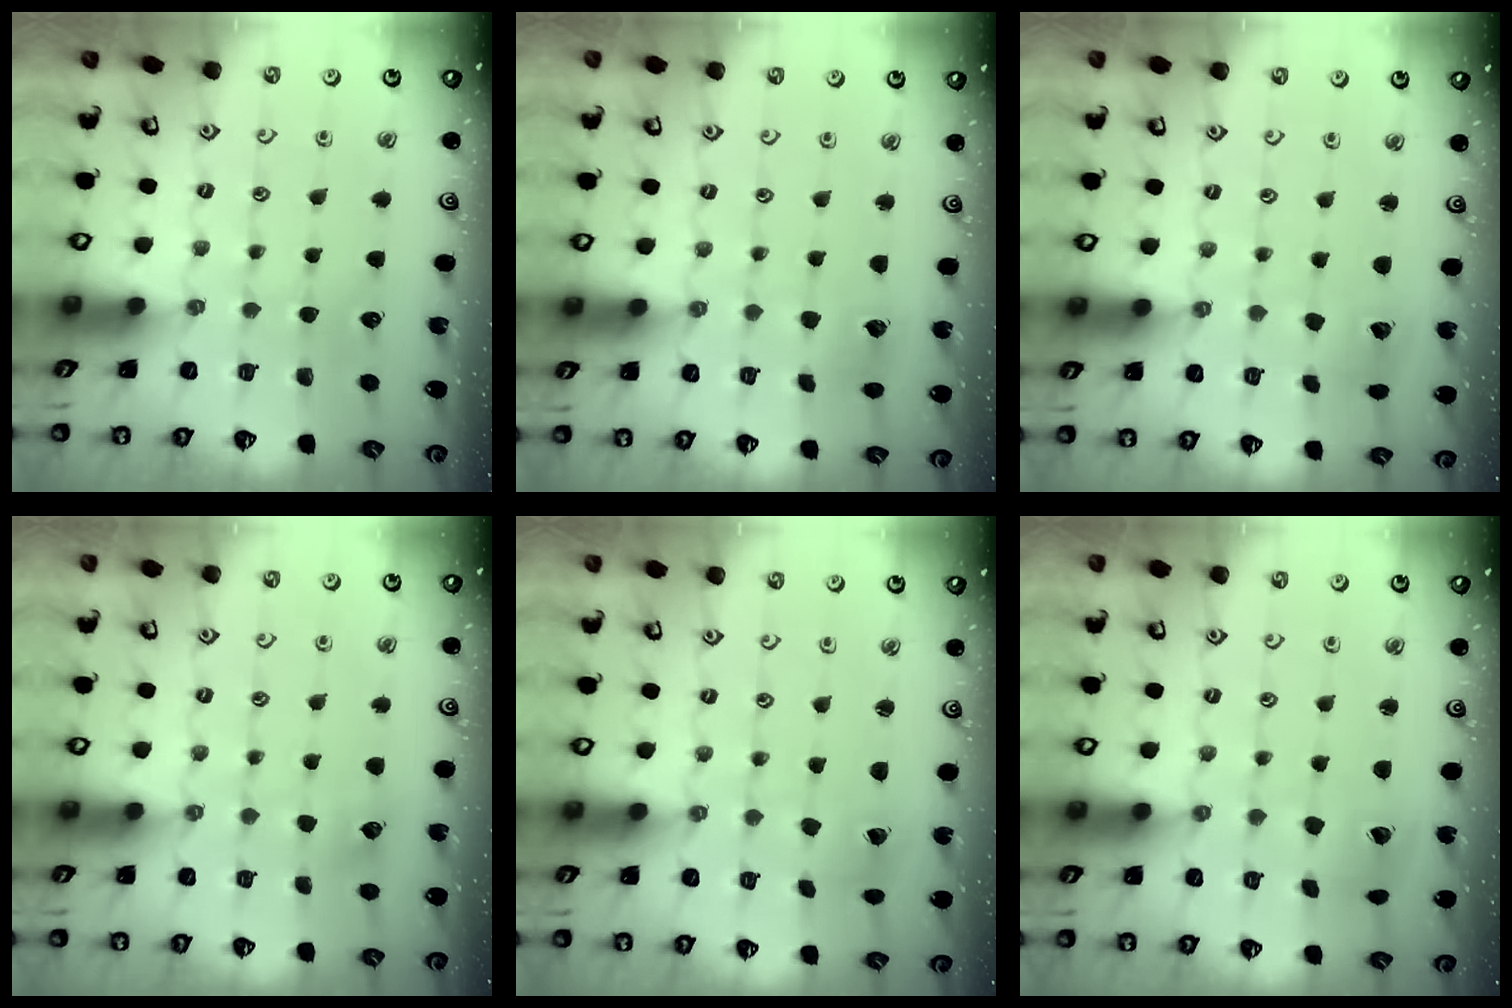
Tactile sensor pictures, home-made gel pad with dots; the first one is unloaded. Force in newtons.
{"total": 5.2, "press": 5.1, "slide": 0.8}
{"total": 3.6, "press": 3.6, "slide": 0.5}
{"total": 6.5, "press": 6.5, "slide": 0.9}
{"total": 2.8, "press": 2.8, "slide": 0.1}
{"total": 5.7, "press": 5.7, "slide": 0.6}